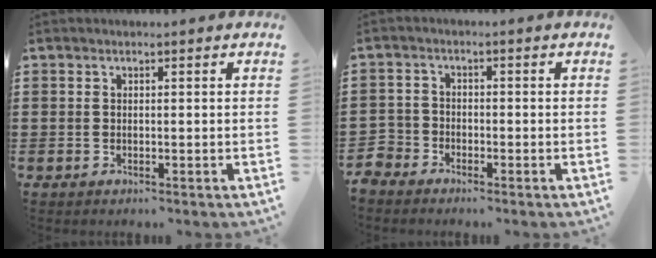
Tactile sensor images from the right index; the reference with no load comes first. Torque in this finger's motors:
{"motor_torque": [-0.66, 1.06, 0.06, 0.02]}